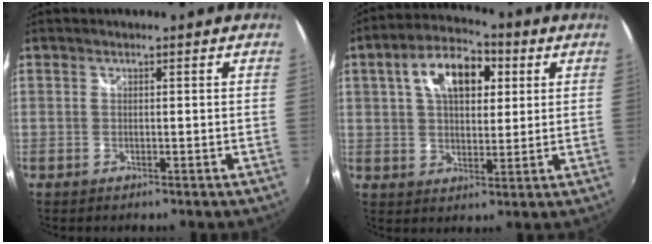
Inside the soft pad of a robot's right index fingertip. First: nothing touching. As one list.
[{"total": 12.4, "force": [4.3, 6.9, 9.4], "torque": [-0.159, 0.033, 0.066]}]